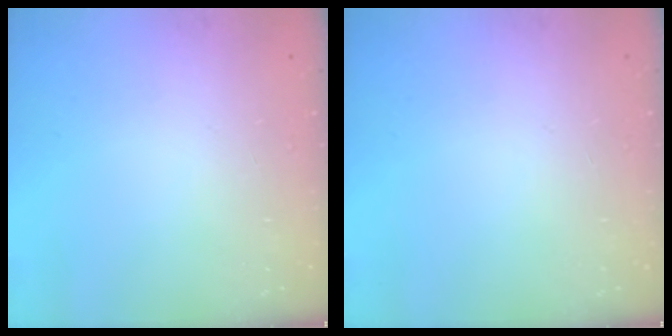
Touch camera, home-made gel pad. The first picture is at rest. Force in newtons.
{"total": 0.0}